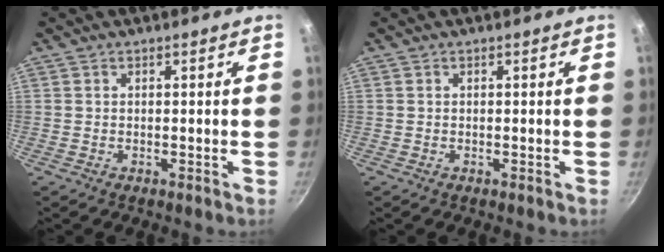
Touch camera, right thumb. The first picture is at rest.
{"total": 0.0}